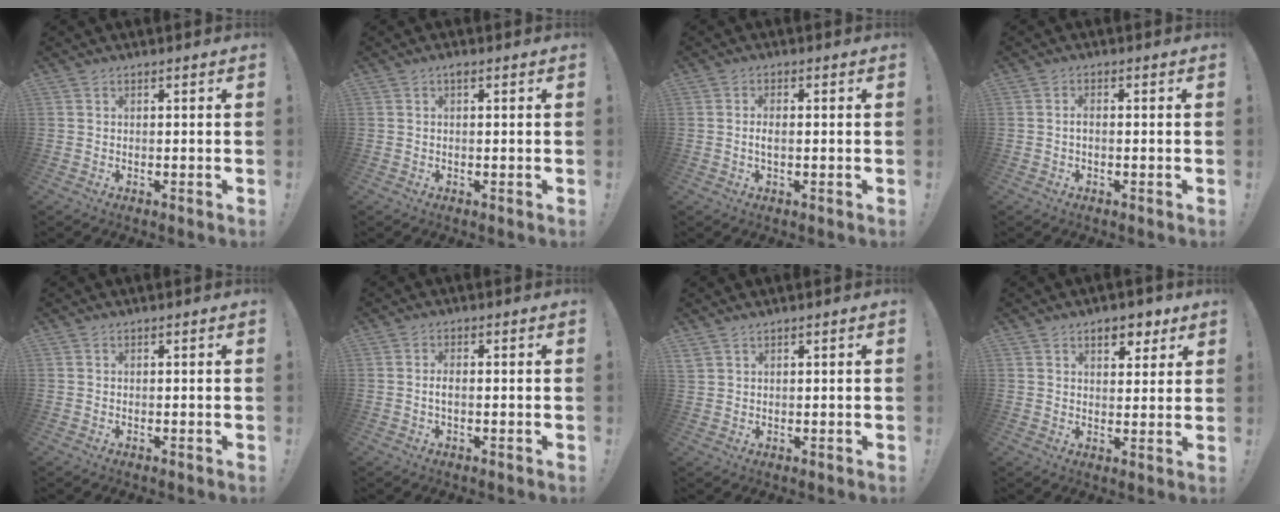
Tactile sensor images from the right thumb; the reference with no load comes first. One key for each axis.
{"total": 1.0, "fx": 0.6, "fy": 0.2, "fz": 0.7, "tx": -0.015, "ty": 0.002, "tz": 0.010}
{"total": 2.3, "fx": -0.4, "fy": 0.8, "fz": 2.1, "tx": -0.036, "ty": 0.004, "tz": -0.008}
{"total": 1.5, "fx": -0.5, "fy": 0.6, "fz": 1.3, "tx": -0.031, "ty": 0.007, "tz": -0.008}
{"total": 0.0}
{"total": 2.1, "fx": -0.4, "fy": 0.7, "fz": 1.9, "tx": -0.041, "ty": 0.007, "tz": -0.007}
{"total": 1.9, "fx": 1.6, "fy": 0.7, "fz": 0.9, "tx": -0.016, "ty": -0.007, "tz": 0.030}
{"total": 7.0, "fx": 4.2, "fy": 4.1, "fz": 3.8, "tx": -0.036, "ty": -0.016, "tz": 0.069}